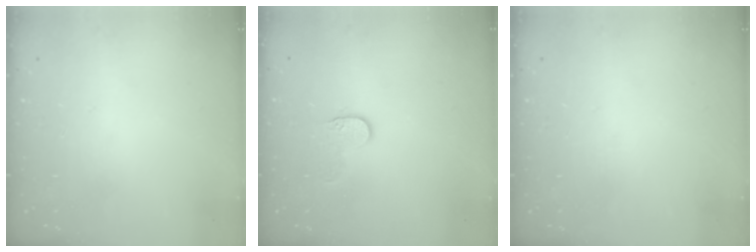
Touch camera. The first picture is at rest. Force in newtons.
{"total": 4.6, "press": 4.6, "slide": 0.3}
{"total": 0.0}